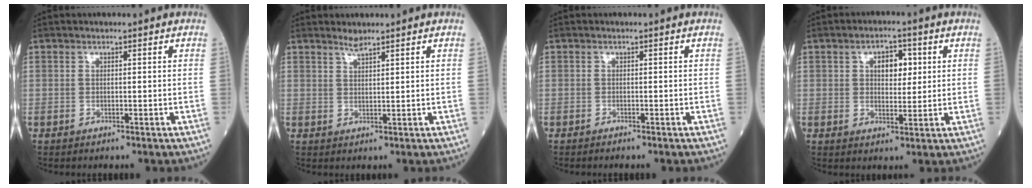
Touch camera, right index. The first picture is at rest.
{"total": 1.7, "force": [1.5, 0.0, 0.6], "torque": [-0.013, -0.002, 0.032]}
{"total": 0.6, "force": [-0.5, 0.0, 0.2], "torque": [-0.007, -0.001, -0.010]}
{"total": 4.8, "force": [1.4, 2.6, 3.7], "torque": [-0.054, 0.010, 0.022]}